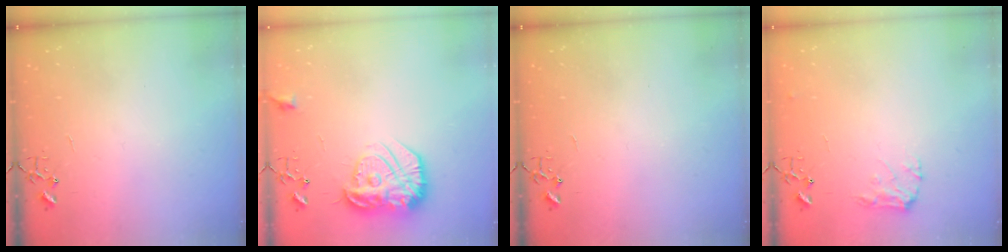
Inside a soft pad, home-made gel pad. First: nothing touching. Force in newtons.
{"total": 17.6, "press": 17.6, "slide": 1.3}
{"total": 0.0}
{"total": 7.9, "press": 7.9, "slide": 0.1}